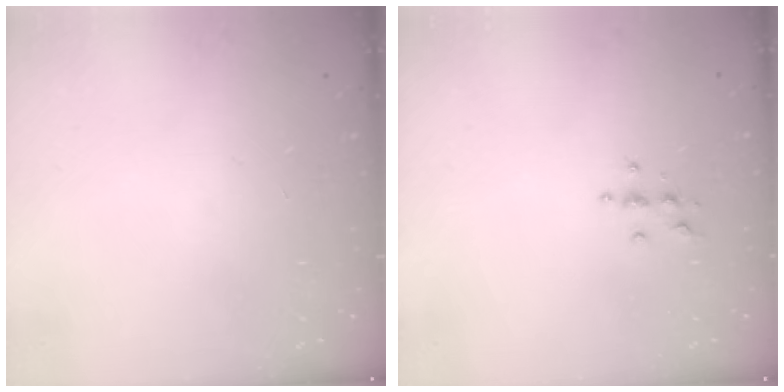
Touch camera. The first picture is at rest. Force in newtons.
{"total": 3.7, "press": 3.7, "slide": 0.4}